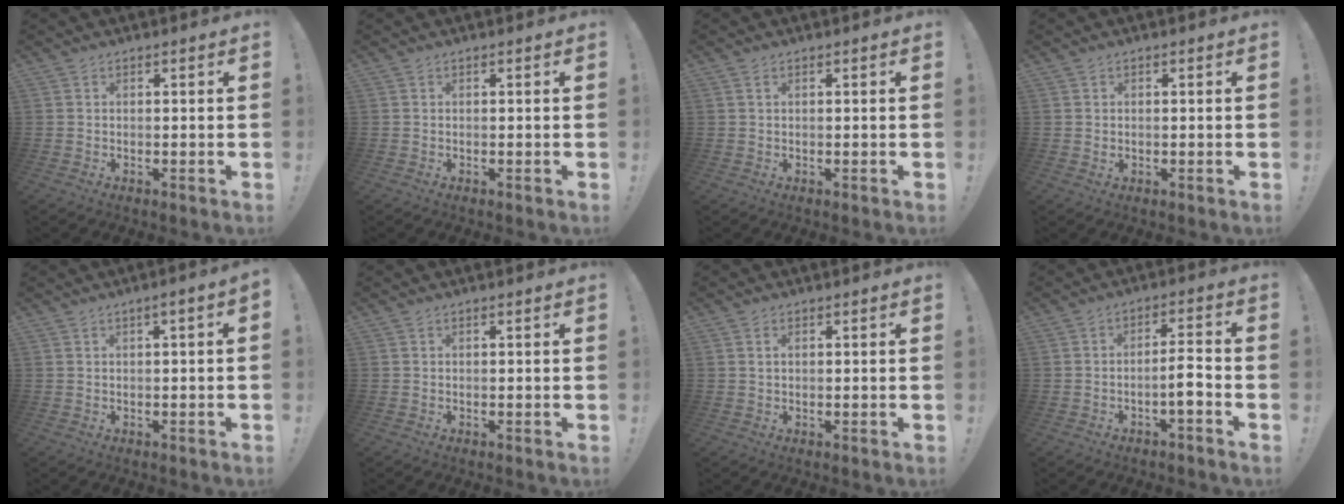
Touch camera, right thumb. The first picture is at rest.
{"total": 0.0}
{"total": 0.9, "force": [0.4, 0.4, 0.7], "torque": [-0.017, 0.004, 0.008]}
{"total": 0.8, "force": [0.2, 0.7, 0.2], "torque": [-0.004, 0.003, 0.003]}
{"total": 2.4, "force": [-0.2, 0.0, 2.4], "torque": [-0.046, 0.003, -0.004]}
{"total": 0.0}
{"total": 1.1, "force": [0.5, 0.6, 0.7], "torque": [-0.007, -0.001, 0.007]}
{"total": 6.0, "force": [-2.6, 1.1, 5.3], "torque": [-0.084, 0.009, -0.044]}